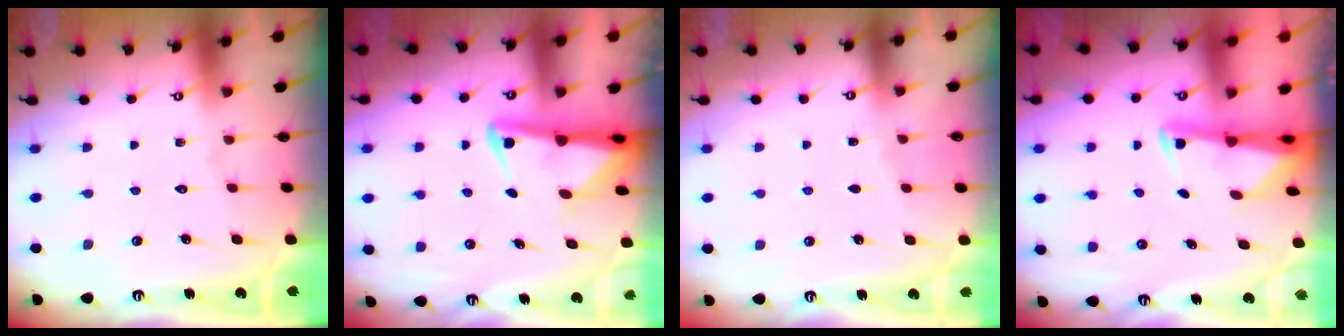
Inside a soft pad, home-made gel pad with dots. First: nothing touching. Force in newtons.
{"total": 4.4, "press": 4.2, "slide": 1.1}
{"total": 2.1, "press": 2.1, "slide": 0.3}
{"total": 2.2, "press": 2.2, "slide": 0.5}